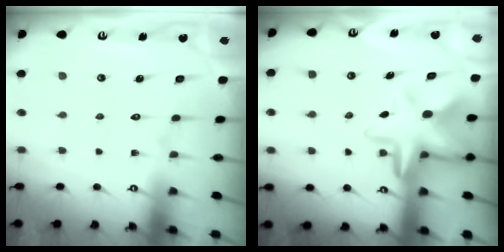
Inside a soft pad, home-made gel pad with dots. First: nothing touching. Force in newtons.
{"total": 9.5, "press": 9.1, "slide": 2.7}